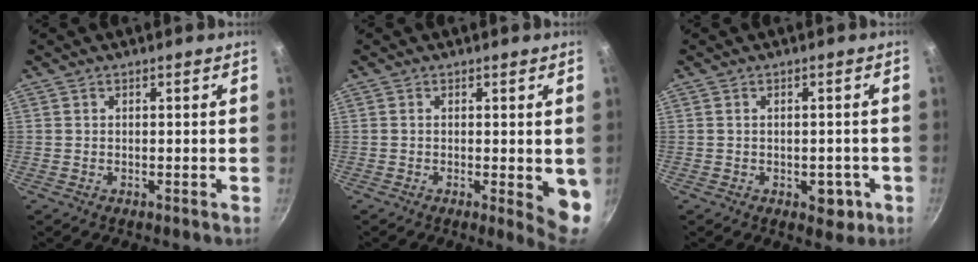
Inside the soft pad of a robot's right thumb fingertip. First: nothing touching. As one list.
[{"total": 5.8, "force": [-0.4, 1.7, 5.6], "torque": [-0.059, -0.012, -0.005]}, {"total": 4.3, "force": [-1.5, 2.7, 3.0], "torque": [-0.020, 0.008, -0.011]}]